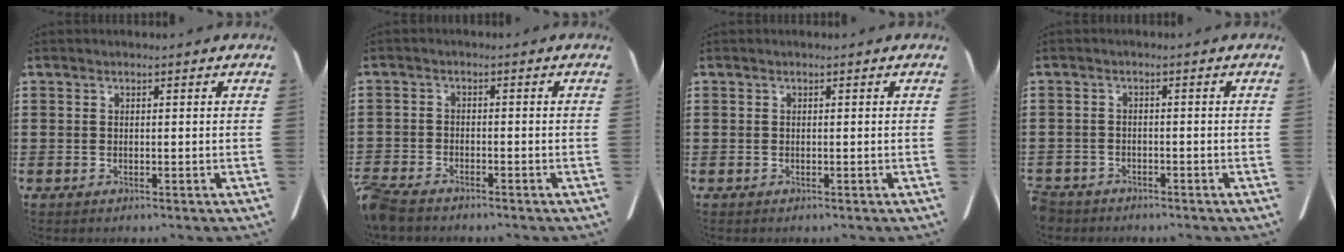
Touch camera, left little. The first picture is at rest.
{"total": 2.8, "force": [-2.6, 0.5, 0.7], "torque": [-0.035, -0.005, -0.061]}
{"total": 0.0}
{"total": 1.9, "force": [-1.9, 0.3, -0.1], "torque": [-0.003, 0.000, -0.043]}